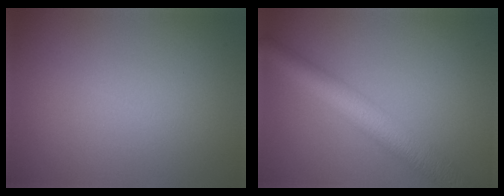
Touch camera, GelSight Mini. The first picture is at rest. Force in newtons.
{"total": 5.9, "press": 5.9, "slide": 0.2}